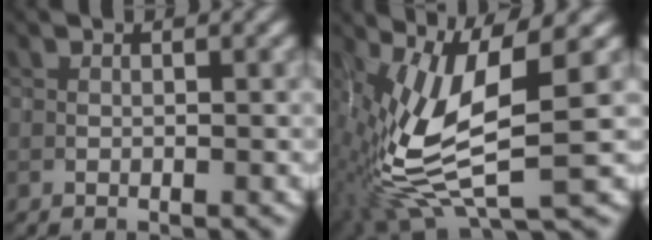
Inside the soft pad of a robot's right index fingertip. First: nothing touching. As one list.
[{"total": 10.7, "force": [-0.5, 3.7, 10.0], "torque": [-0.223, -0.013, -0.009]}]